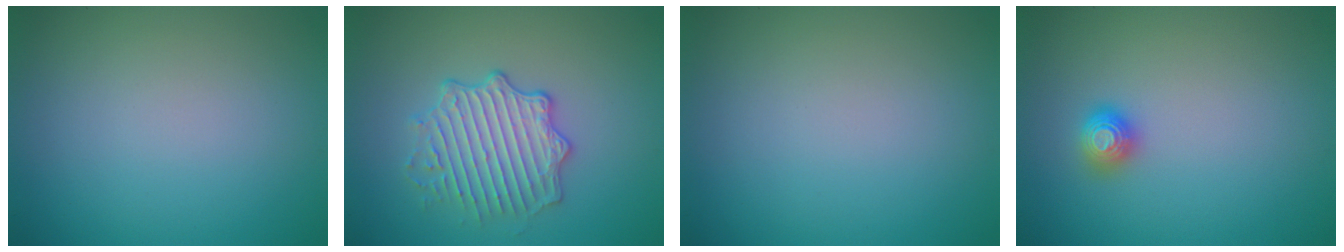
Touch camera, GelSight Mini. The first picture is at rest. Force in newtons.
{"total": 4.0, "press": 3.7, "slide": 1.5}
{"total": 0.0}
{"total": 1.4, "press": 1.4, "slide": 0.4}